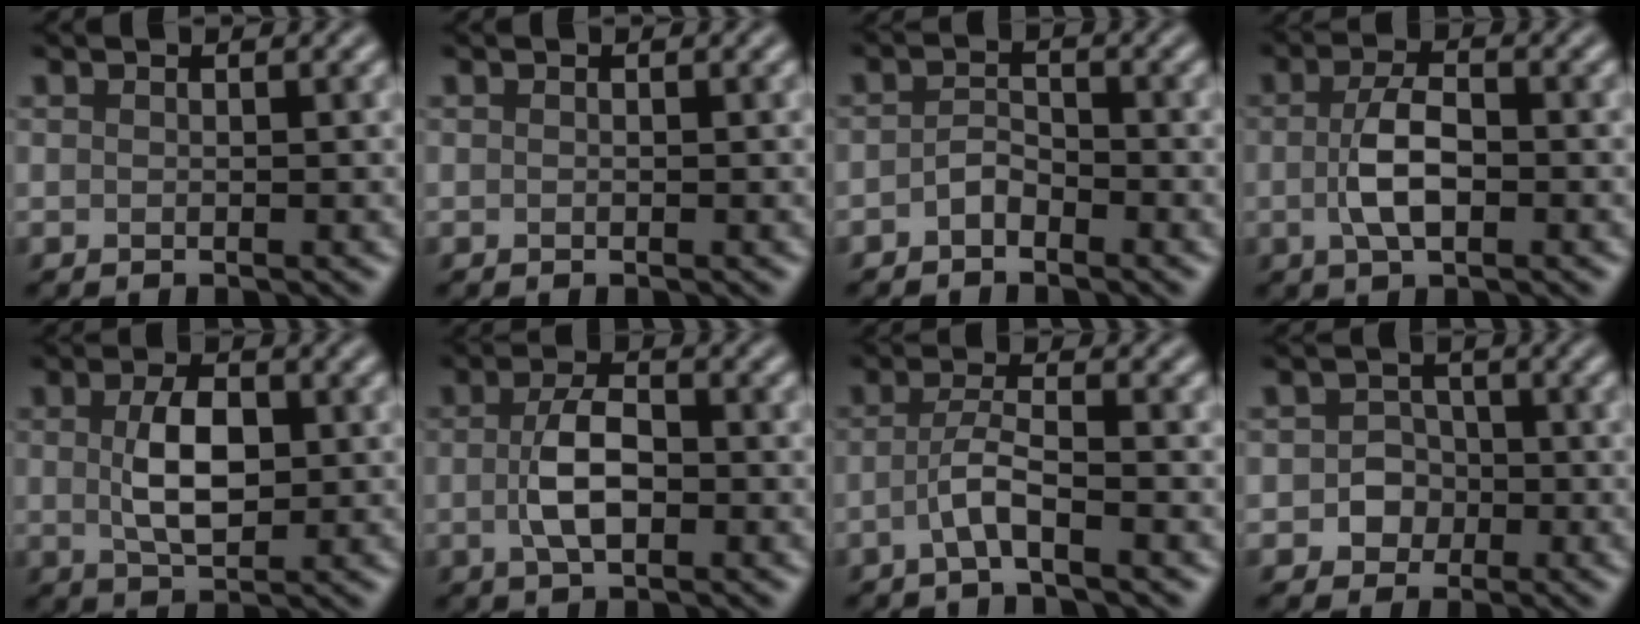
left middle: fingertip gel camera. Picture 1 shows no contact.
{"total": 0.0}
{"total": 1.6, "force": [-1.1, 0.9, 0.9], "torque": [-0.019, 0.007, -0.023]}
{"total": 3.8, "force": [-0.5, 1.7, 3.4], "torque": [-0.069, 0.002, -0.012]}
{"total": 4.7, "force": [0.4, 2.5, 4.0], "torque": [-0.083, 0.002, 0.009]}
{"total": 4.0, "force": [-0.5, 1.9, 3.5], "torque": [-0.072, 0.003, -0.011]}
{"total": 2.7, "force": [-1.2, 0.4, 2.4], "torque": [-0.048, 0.007, -0.030]}
{"total": 2.5, "force": [-0.5, 2.3, 0.8], "torque": [0.004, 0.001, -0.018]}